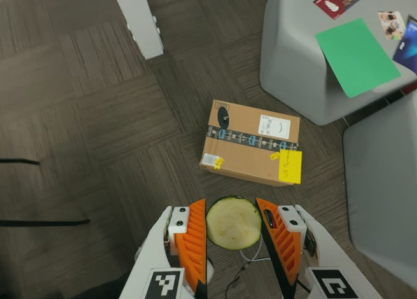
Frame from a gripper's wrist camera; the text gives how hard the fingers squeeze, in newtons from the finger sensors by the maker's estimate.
{"total": 7.5, "left": 7.8, "right": 7.2}